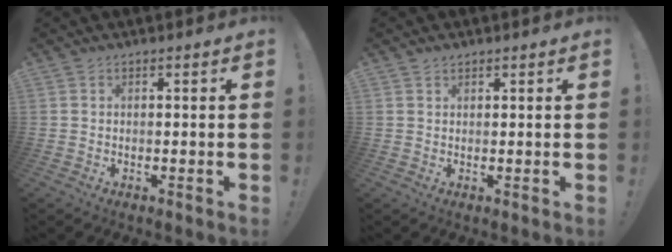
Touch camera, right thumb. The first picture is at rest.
{"total": 1.1, "force": [0.9, 0.6, 0.3], "torque": [-0.005, -0.002, 0.018]}